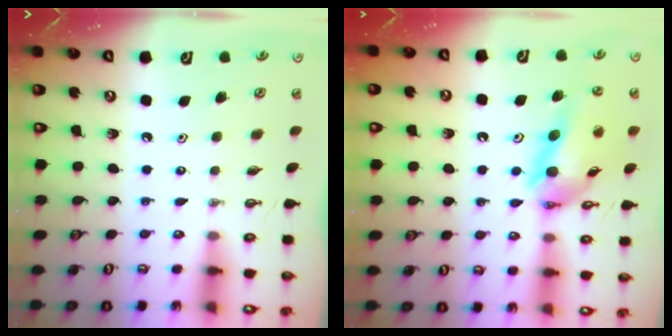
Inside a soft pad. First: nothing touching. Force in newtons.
{"total": 14.0, "press": 13.8, "slide": 2.3}